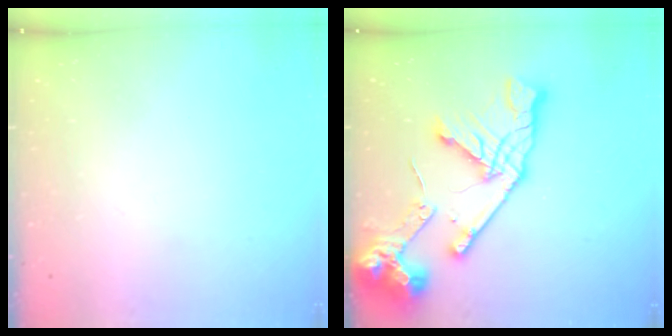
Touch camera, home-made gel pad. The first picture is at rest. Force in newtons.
{"total": 22.3, "press": 22.2, "slide": 2.5}